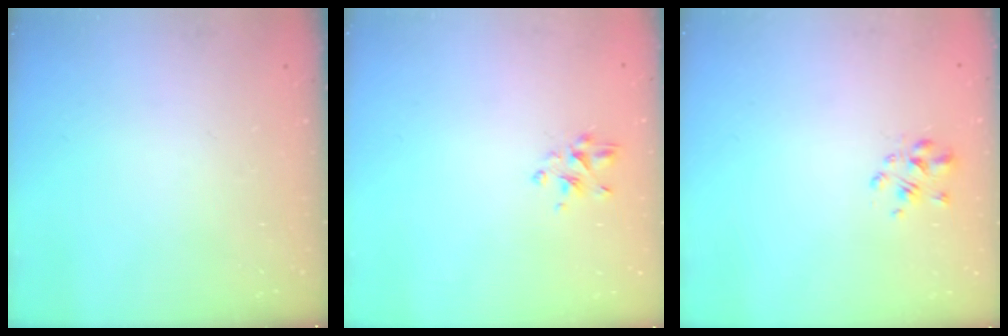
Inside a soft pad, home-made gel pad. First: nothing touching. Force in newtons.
{"total": 3.0, "press": 2.7, "slide": 1.2}
{"total": 3.1, "press": 3.0, "slide": 1.0}